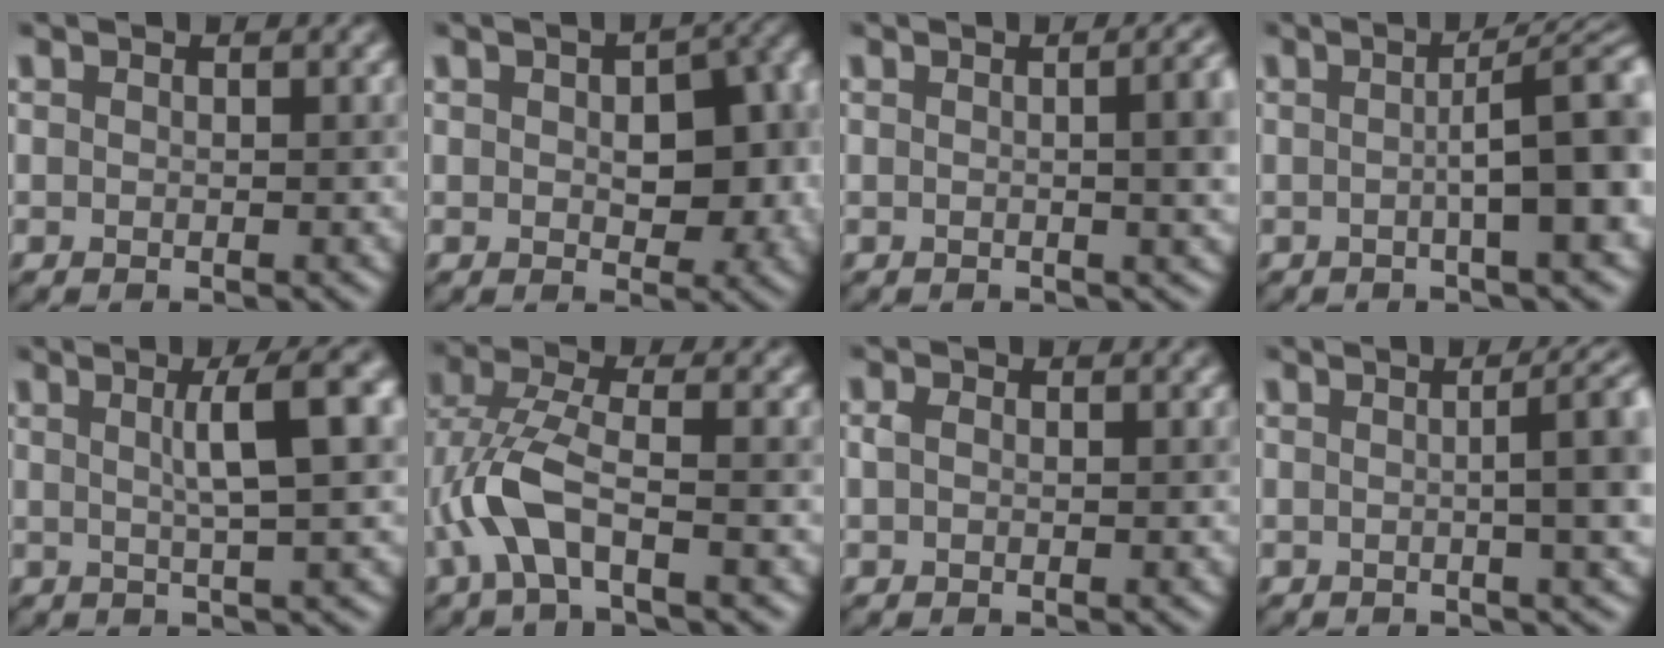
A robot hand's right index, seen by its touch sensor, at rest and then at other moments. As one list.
[{"total": 7.9, "force": [0.2, 4.8, 6.3], "torque": [-0.060, -0.002, 0.019]}, {"total": 6.2, "force": [0.4, 2.7, 5.6], "torque": [-0.014, 0.018, 0.001]}, {"total": 7.8, "force": [0.0, 1.8, 7.6], "torque": [-0.069, 0.013, 0.003]}, {"total": 5.8, "force": [1.4, 1.0, 5.5], "torque": [-0.065, 0.015, 0.022]}, {"total": 5.0, "force": [-1.7, 1.8, 4.4], "torque": [-0.105, 0.008, -0.037]}, {"total": 0.5, "force": [0.1, 0.5, 0.2], "torque": [-0.005, 0.001, 0.002]}, {"total": 7.3, "force": [0.5, 2.5, 6.8], "torque": [-0.040, 0.020, -0.001]}]